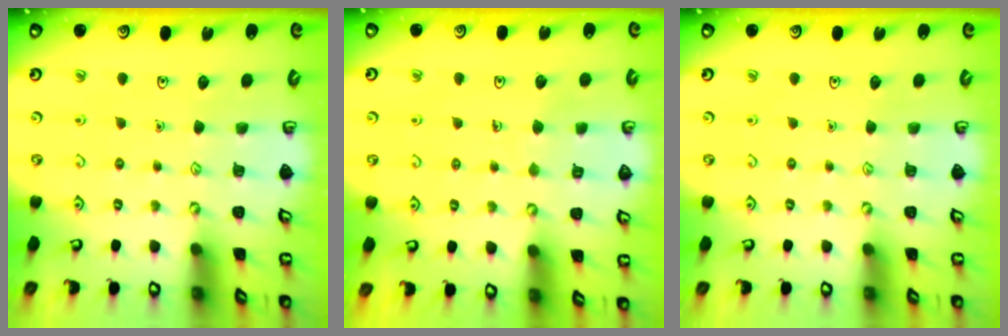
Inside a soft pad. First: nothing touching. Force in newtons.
{"total": 4.0, "press": 4.0, "slide": 0.4}
{"total": 0.0}